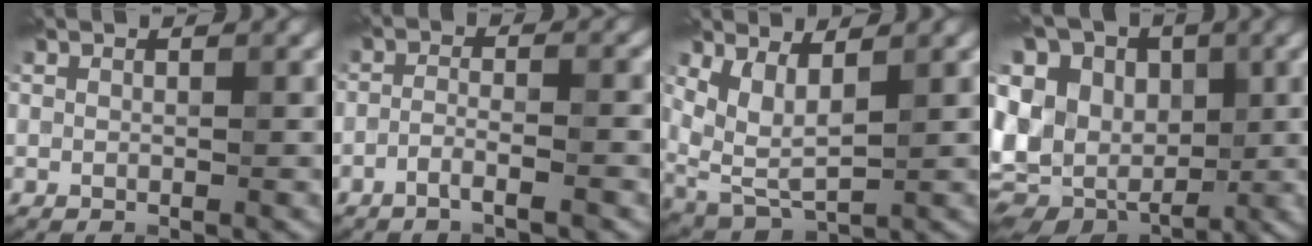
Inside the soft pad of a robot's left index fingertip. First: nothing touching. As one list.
[{"total": 2.3, "force": [-1.5, -0.1, 1.7], "torque": [-0.036, 0.012, -0.032]}, {"total": 4.4, "force": [1.6, 2.0, 3.6], "torque": [-0.089, -0.002, 0.039]}, {"total": 16.9, "force": [4.2, 12.6, 10.5], "torque": [-0.217, 0.043, 0.058]}]